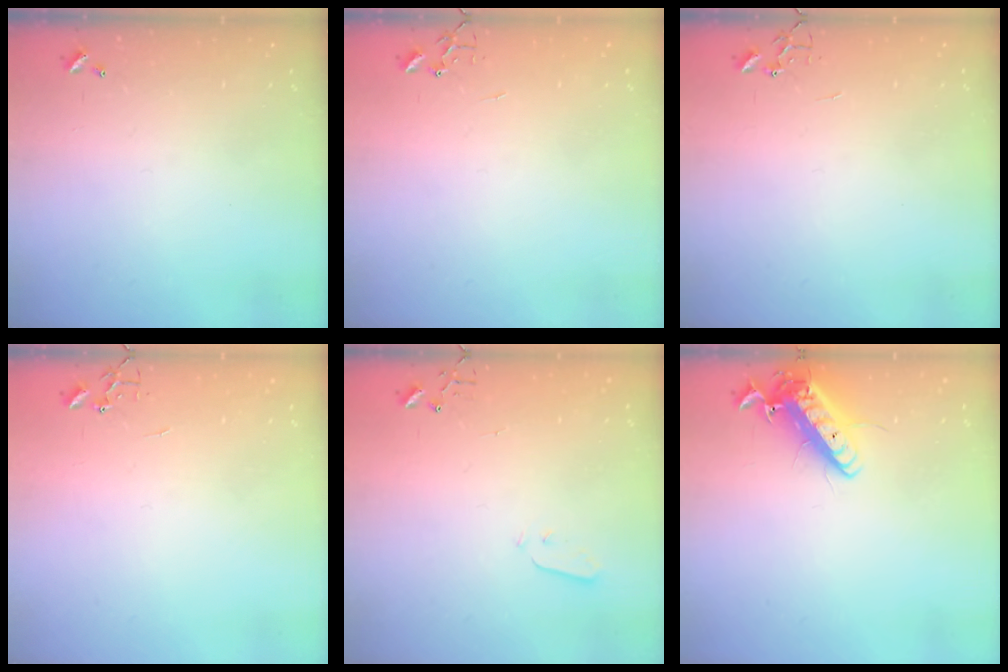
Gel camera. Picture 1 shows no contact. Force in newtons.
{"total": 0.0}
{"total": 0.0}
{"total": 0.0}
{"total": 2.5, "press": 2.5, "slide": 0.4}
{"total": 14.0, "press": 13.7, "slide": 2.8}